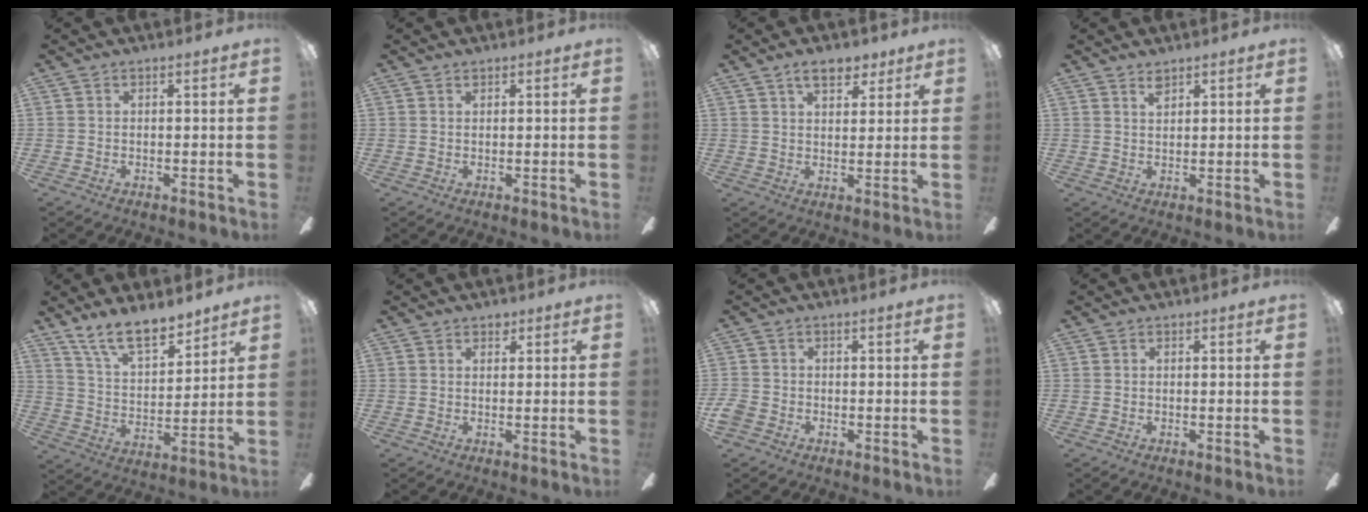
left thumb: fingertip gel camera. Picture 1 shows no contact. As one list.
[{"total": 0.5, "force": [0.5, 0.2, 0.2], "torque": [-0.004, 0.000, 0.009]}, {"total": 6.7, "force": [4.5, 3.3, 3.7], "torque": [-0.047, -0.014, 0.079]}, {"total": 2.4, "force": [2.0, 0.8, 1.1], "torque": [-0.026, -0.001, 0.037]}, {"total": 12.8, "force": [10.4, 4.8, 5.8], "torque": [-0.102, -0.062, 0.190]}, {"total": 1.5, "force": [1.2, 0.8, 0.4], "torque": [0.001, -0.002, 0.020]}, {"total": 2.4, "force": [-1.2, 1.6, 1.3], "torque": [-0.025, 0.004, -0.024]}, {"total": 0.0}]